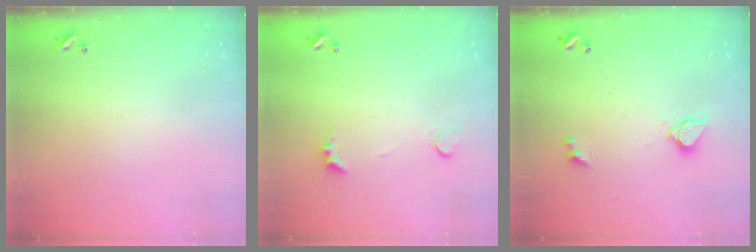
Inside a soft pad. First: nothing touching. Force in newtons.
{"total": 3.8, "press": 3.8, "slide": 0.6}
{"total": 2.9, "press": 2.9, "slide": 0.2}